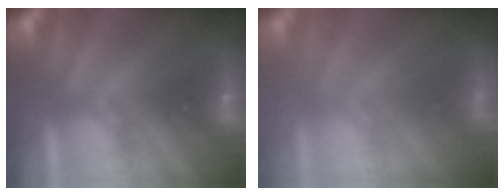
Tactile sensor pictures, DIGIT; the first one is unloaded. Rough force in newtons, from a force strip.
{"total": 6.5}